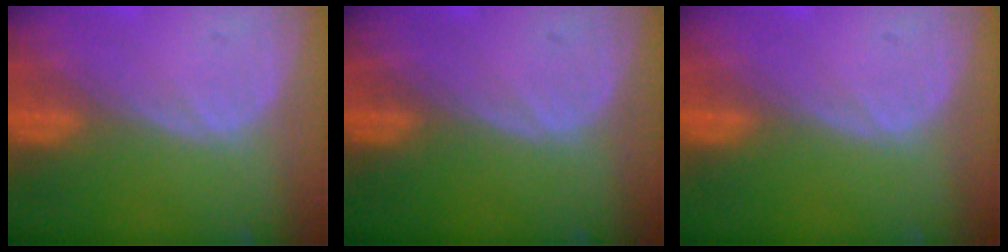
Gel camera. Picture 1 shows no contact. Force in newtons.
{"total": 0.0}
{"total": 0.0}